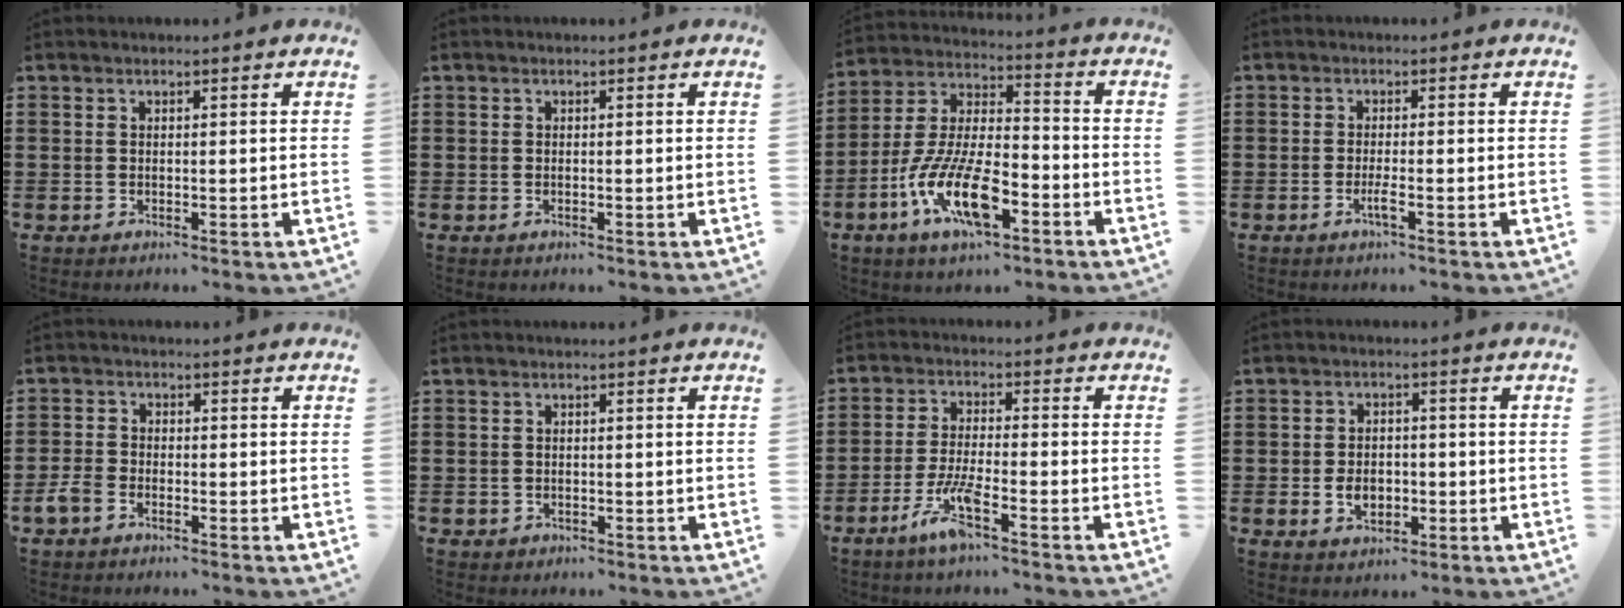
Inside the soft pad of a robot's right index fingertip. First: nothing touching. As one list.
[{"total": 0.0}, {"total": 13.1, "force": [-6.7, 4.4, 10.4], "torque": [-0.233, -0.005, -0.129]}, {"total": 2.1, "force": [-1.1, 0.0, 1.9], "torque": [-0.046, -0.008, -0.023]}, {"total": 2.8, "force": [-2.0, 1.4, 1.4], "torque": [-0.048, -0.002, -0.045]}, {"total": 0.7, "force": [-0.5, 0.5, 0.1], "torque": [-0.004, 0.001, -0.011]}, {"total": 6.4, "force": [-4.0, 0.6, 4.9], "torque": [-0.114, -0.013, -0.077]}, {"total": 3.9, "force": [-1.0, 2.7, 2.6], "torque": [-0.047, -0.001, -0.019]}]